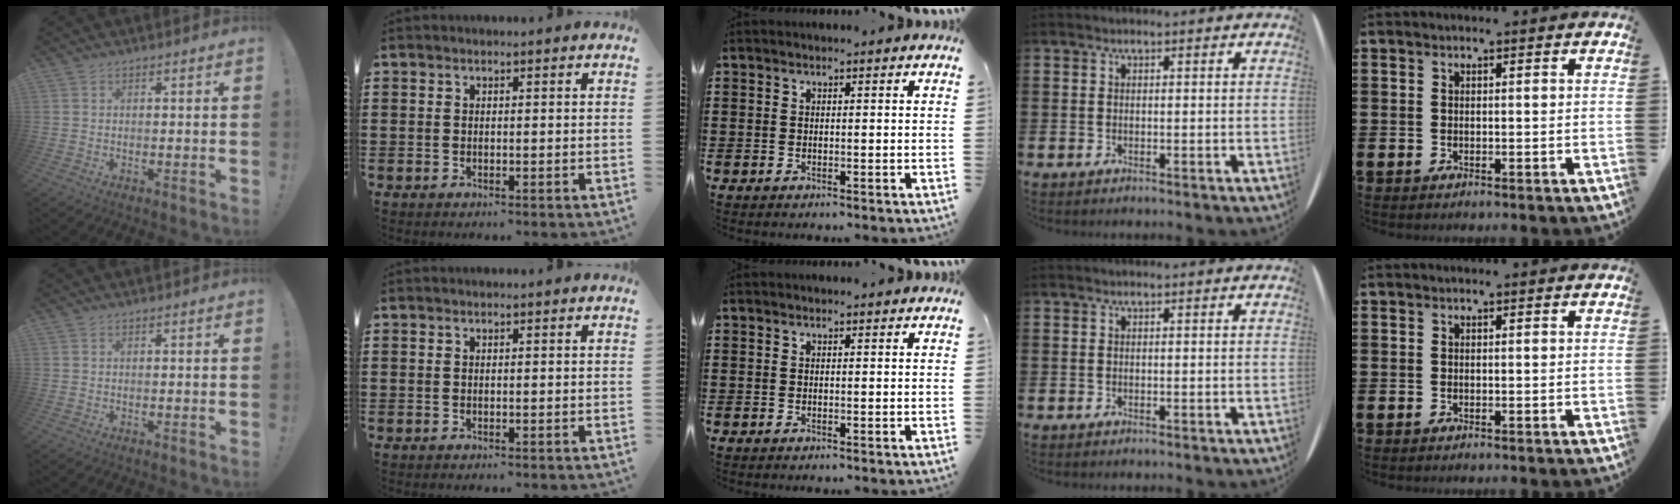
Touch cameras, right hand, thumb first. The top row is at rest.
{}